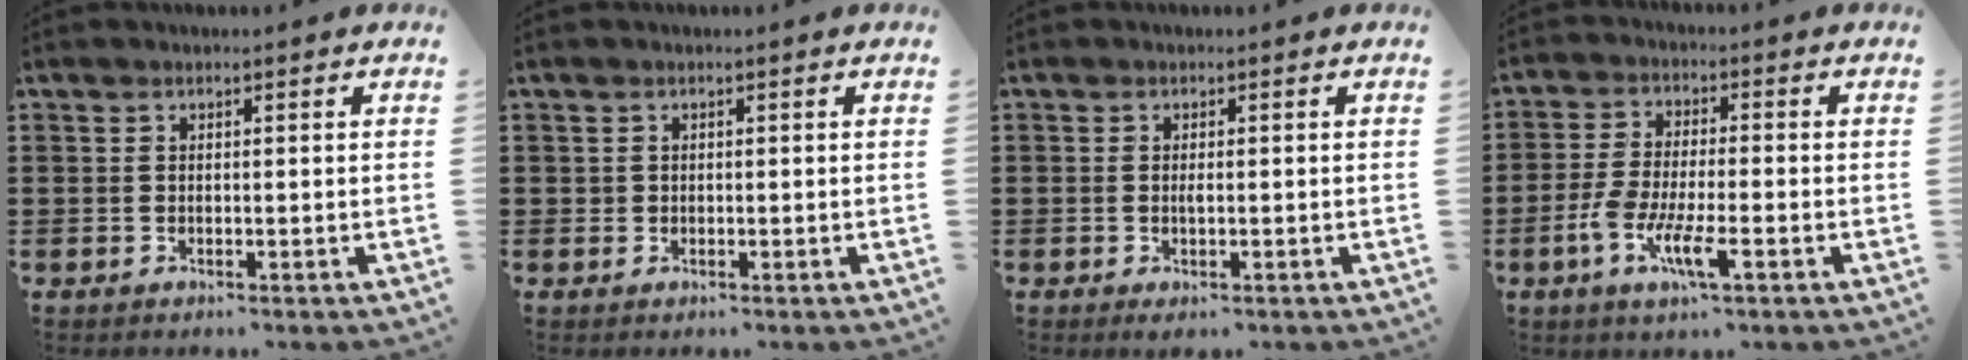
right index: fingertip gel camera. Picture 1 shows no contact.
{"total": 0.7, "force": [0.2, 0.6, 0.1], "torque": [-0.003, 0.004, 0.003]}
{"total": 0.9, "force": [-0.2, 0.2, 0.9], "torque": [-0.018, -0.005, -0.003]}
{"total": 7.1, "force": [-3.2, 1.8, 6.1], "torque": [-0.133, -0.012, -0.062]}